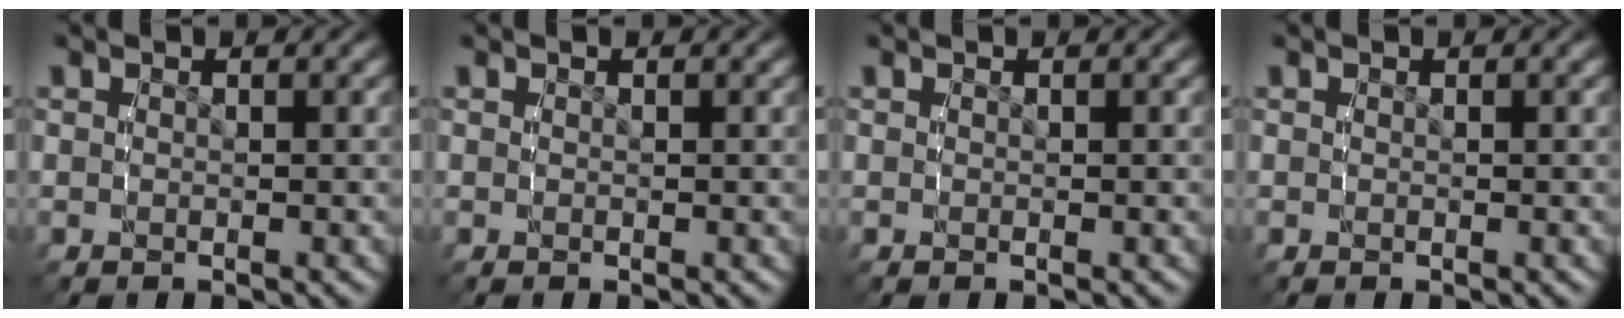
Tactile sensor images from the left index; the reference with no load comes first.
{"total": 0.0}
{"total": 0.0}
{"total": 0.0}